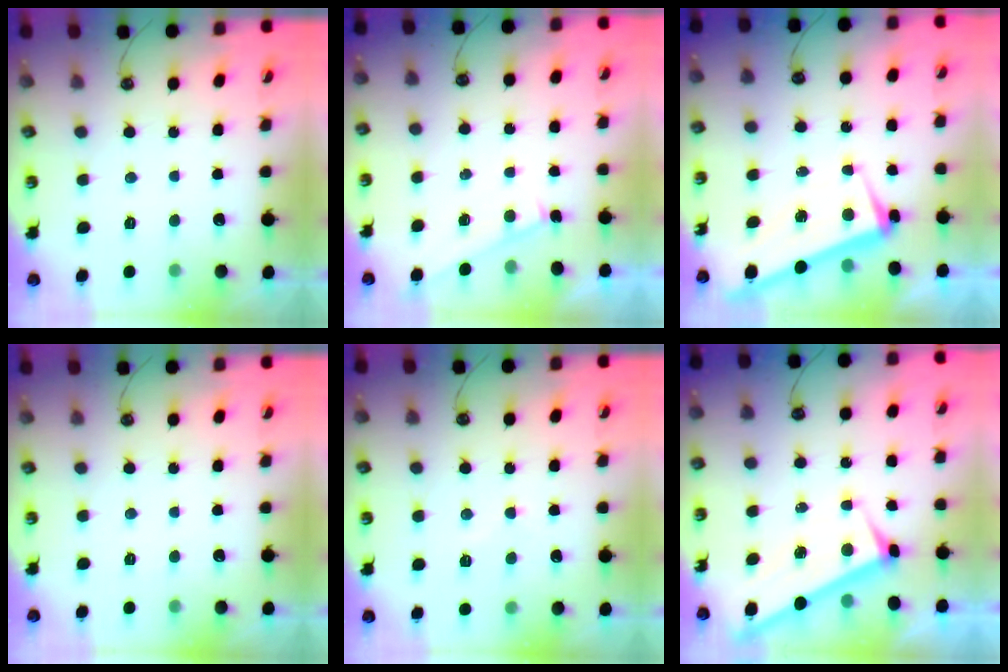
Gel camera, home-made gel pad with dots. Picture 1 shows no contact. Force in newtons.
{"total": 2.3, "press": 2.3, "slide": 0.1}
{"total": 3.7, "press": 3.7, "slide": 0.7}
{"total": 0.0}
{"total": 4.3, "press": 4.3, "slide": 0.3}
{"total": 3.9, "press": 3.9, "slide": 0.2}